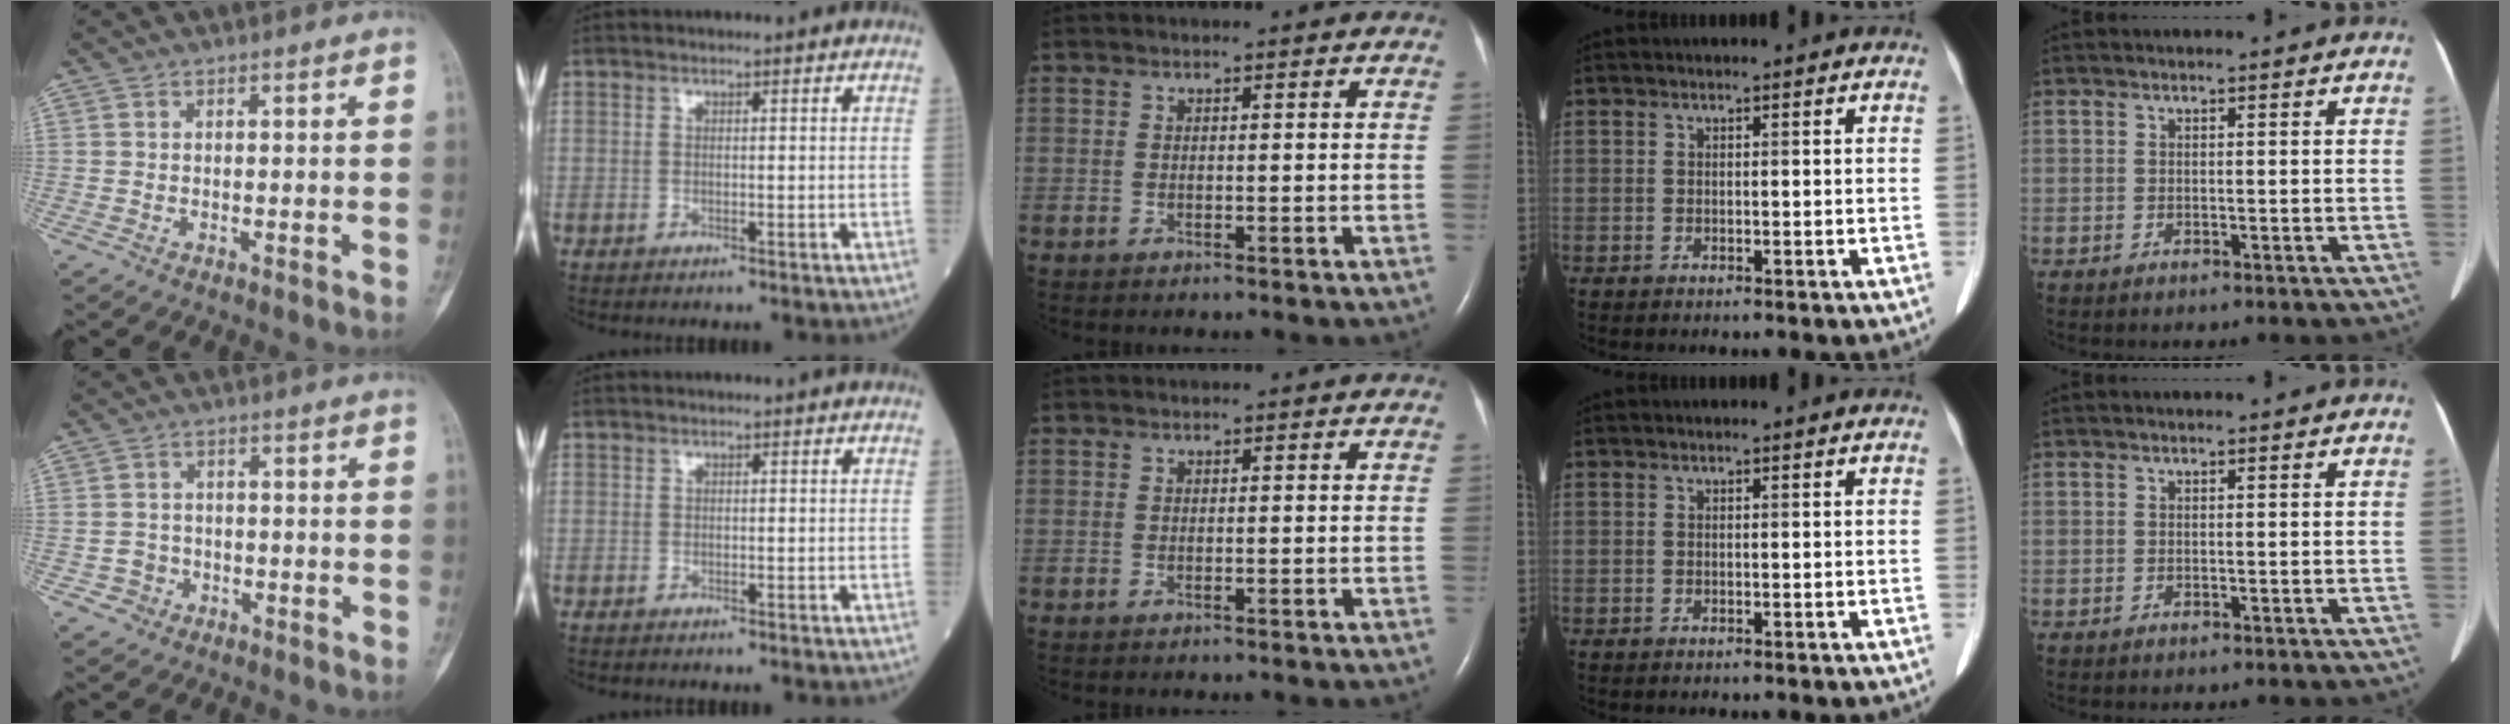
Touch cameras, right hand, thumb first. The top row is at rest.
{"thumb": {"total": 3.4, "force": [-1.3, 3.1, 0.1], "torque": [0.024, 0.013, -0.023]}, "index": {"total": 0.8, "force": [-0.4, 0.6, 0.4], "torque": [-0.021, 0.002, -0.005]}}